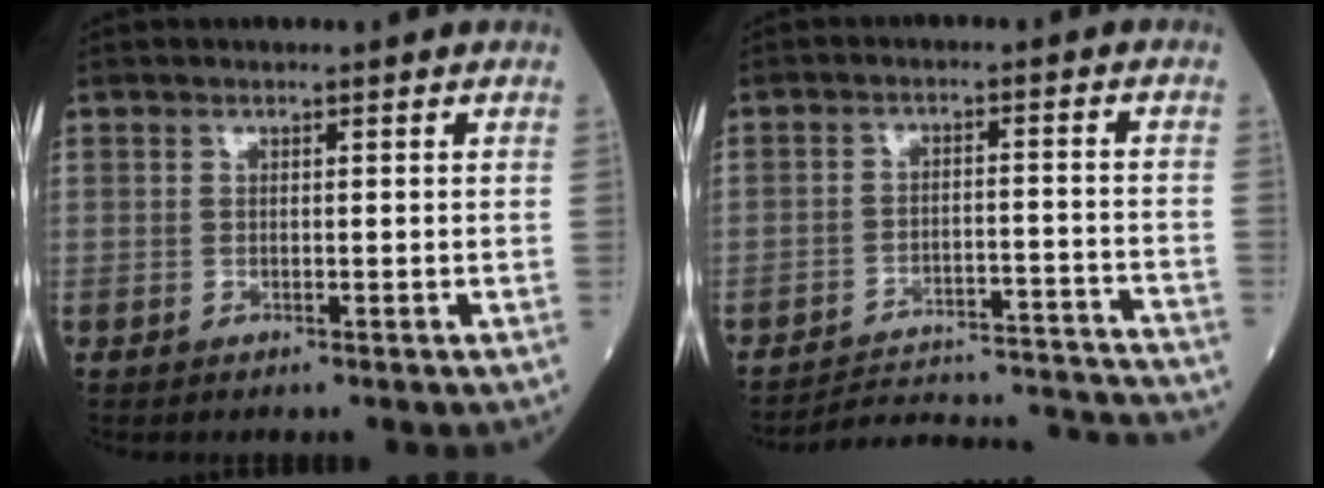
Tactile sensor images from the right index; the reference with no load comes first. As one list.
[{"total": 20.0, "force": [-19.8, -0.1, 3.2], "torque": [-0.034, 0.002, -0.260]}]